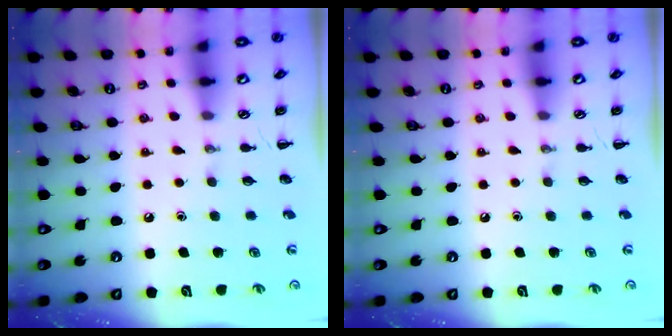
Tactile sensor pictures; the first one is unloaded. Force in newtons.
{"total": 0.0}